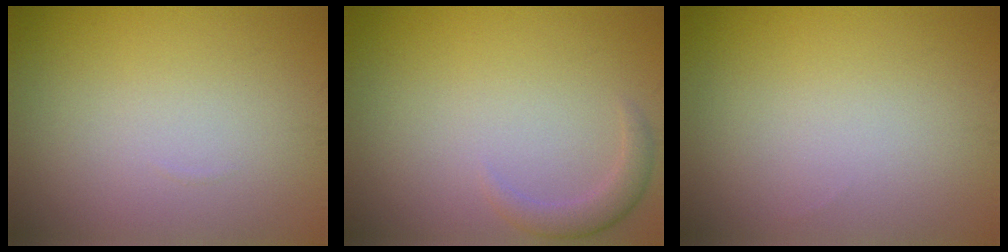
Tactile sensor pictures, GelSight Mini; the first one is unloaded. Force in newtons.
{"total": 1.9, "press": 1.9, "slide": 0.3}
{"total": 0.0}